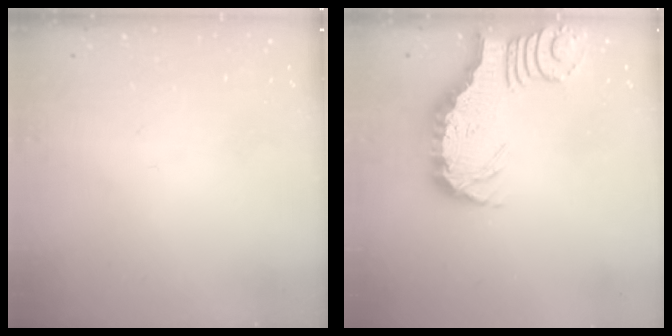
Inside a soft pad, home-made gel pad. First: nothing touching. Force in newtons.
{"total": 3.3, "press": 3.3, "slide": 0.5}